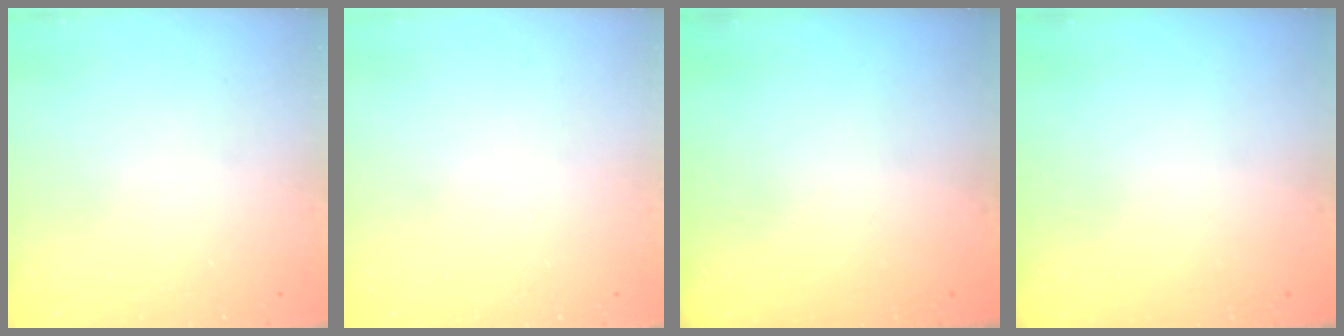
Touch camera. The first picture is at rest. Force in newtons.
{"total": 2.6, "press": 2.6, "slide": 0.2}
{"total": 0.0}
{"total": 0.0}